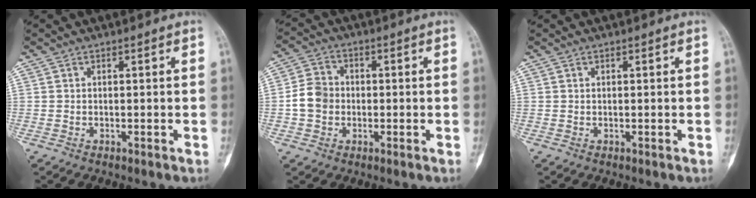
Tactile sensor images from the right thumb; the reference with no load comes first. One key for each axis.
{"total": 6.3, "fx": -0.8, "fy": 5.3, "fz": 3.1, "tx": -0.044, "ty": 0.016, "tz": -0.022}
{"total": 0.0}